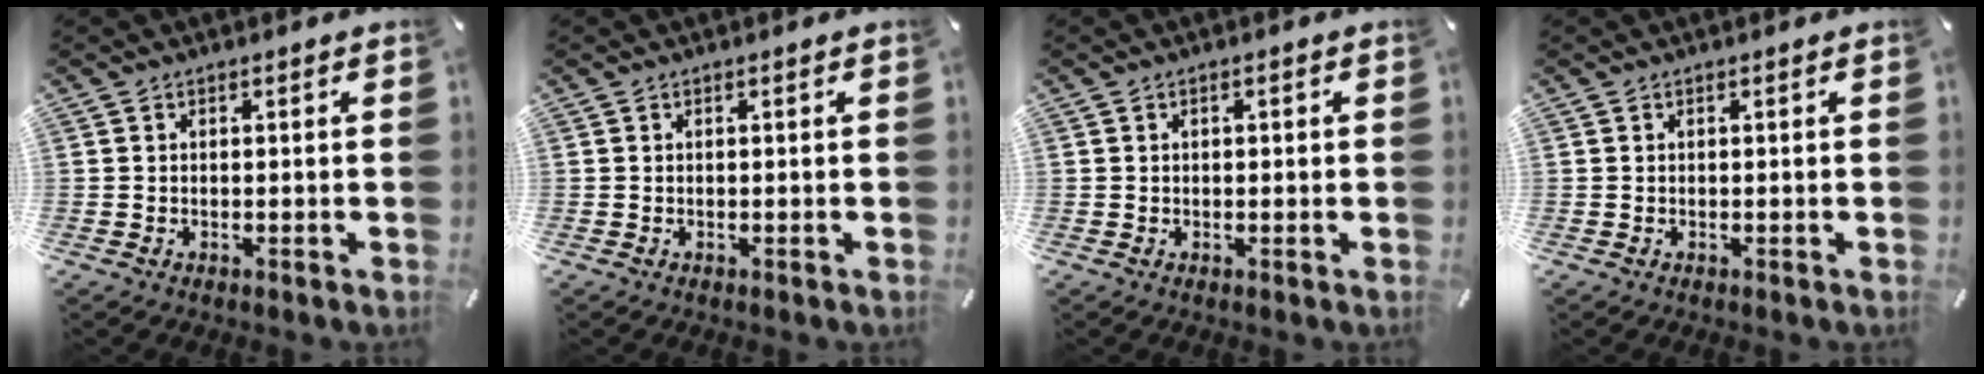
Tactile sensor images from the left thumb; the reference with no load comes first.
{"total": 0.0}
{"total": 0.7, "force": [0.0, 0.5, 0.6], "torque": [-0.010, 0.004, -0.001]}
{"total": 0.0}